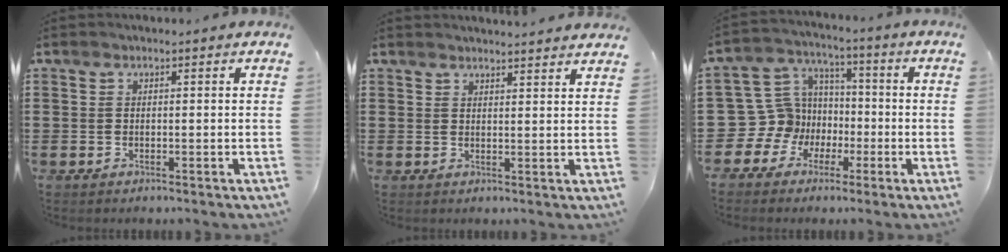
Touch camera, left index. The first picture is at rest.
{"total": 2.1, "force": [2.1, -0.2, 0.0], "torque": [-0.007, -0.005, 0.040]}
{"total": 9.9, "force": [-2.5, 9.4, 1.7], "torque": [-0.098, 0.001, -0.045]}